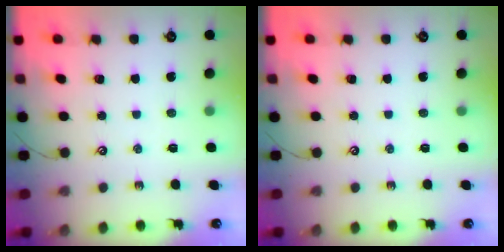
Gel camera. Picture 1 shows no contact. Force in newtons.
{"total": 0.0}